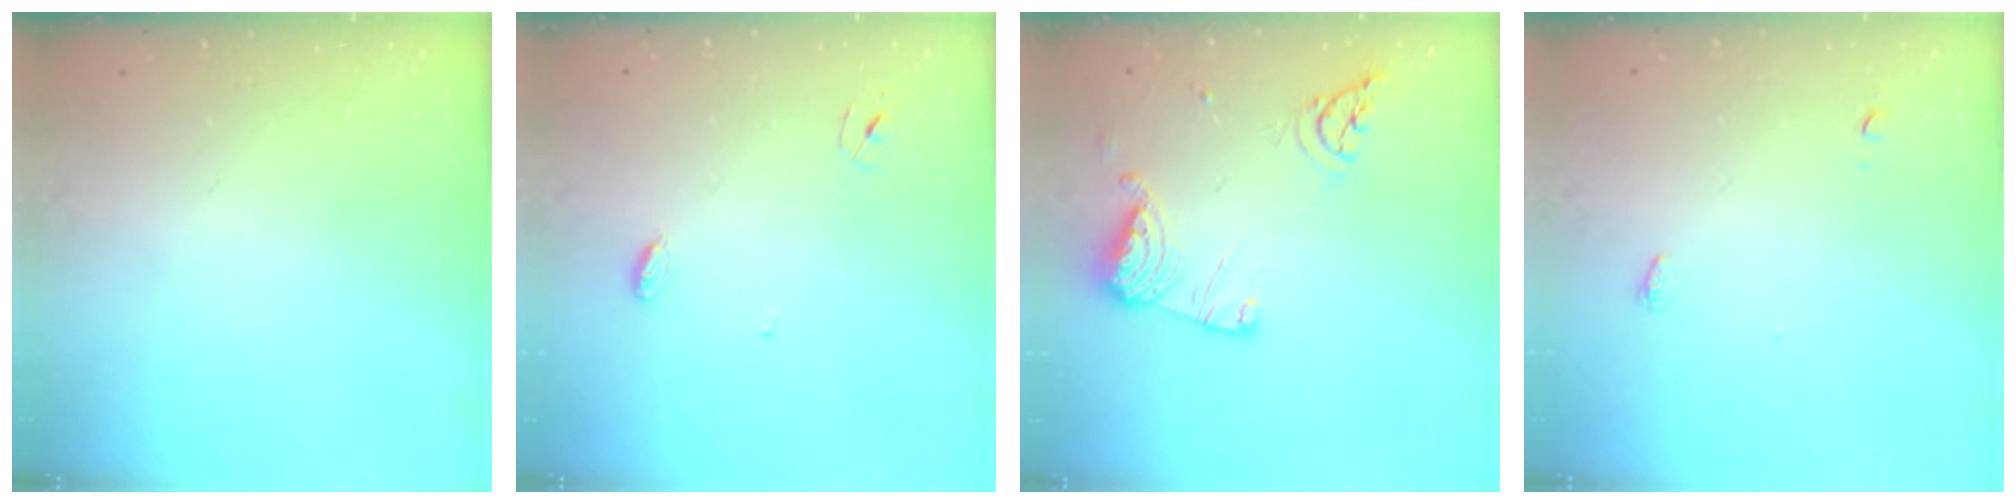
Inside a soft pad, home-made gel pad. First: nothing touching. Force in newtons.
{"total": 3.3, "press": 3.3, "slide": 0.3}
{"total": 12.6, "press": 12.5, "slide": 1.5}
{"total": 7.3, "press": 3.8, "slide": 6.3}